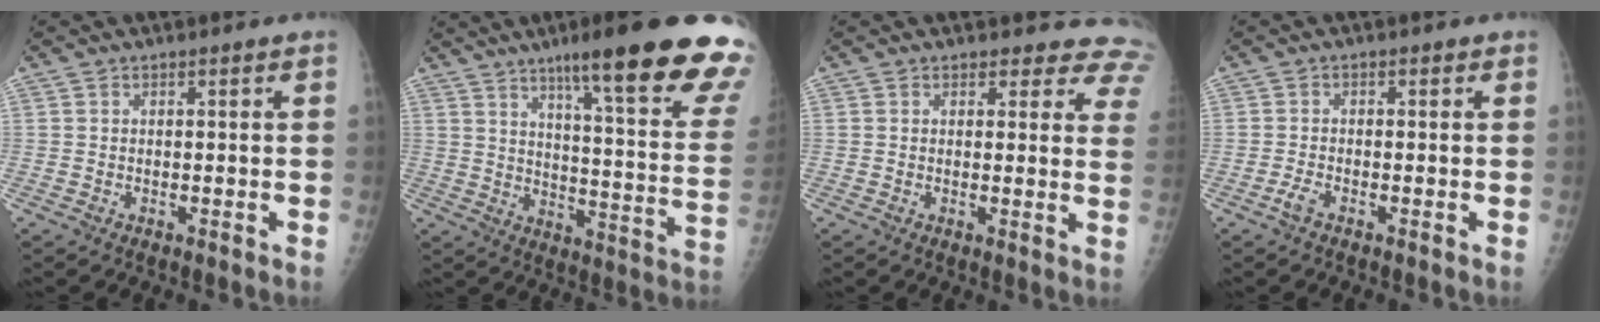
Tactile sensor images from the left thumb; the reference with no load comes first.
{"total": 26.2, "force": [17.0, 2.9, 19.7], "torque": [-0.237, -0.071, 0.234]}
{"total": 9.4, "force": [8.3, 4.1, 1.7], "torque": [0.040, -0.036, 0.057]}
{"total": 1.9, "force": [-1.1, 0.8, 1.3], "torque": [-0.025, 0.002, -0.024]}